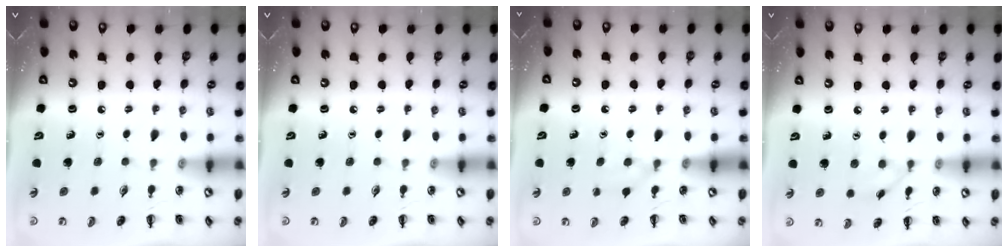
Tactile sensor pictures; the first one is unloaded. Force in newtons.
{"total": 0.0}
{"total": 5.4, "press": 5.1, "slide": 1.7}
{"total": 3.7, "press": 3.5, "slide": 1.1}